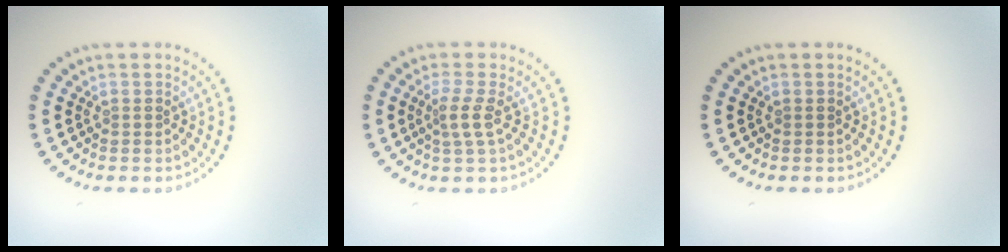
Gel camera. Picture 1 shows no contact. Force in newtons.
{"total": 1.9, "press": 1.4, "slide": 1.3}
{"total": 0.0}